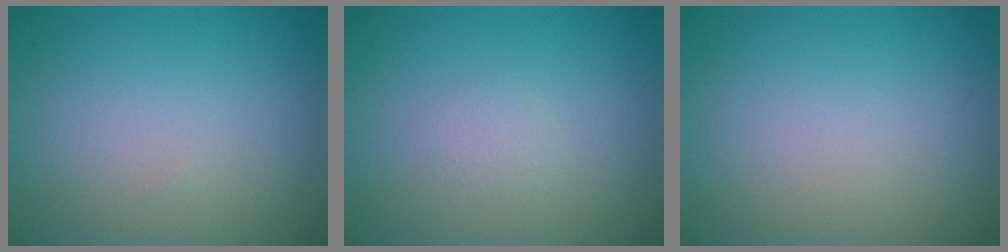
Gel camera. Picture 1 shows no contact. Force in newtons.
{"total": 1.0, "press": 1.0, "slide": 0.1}
{"total": 0.0}